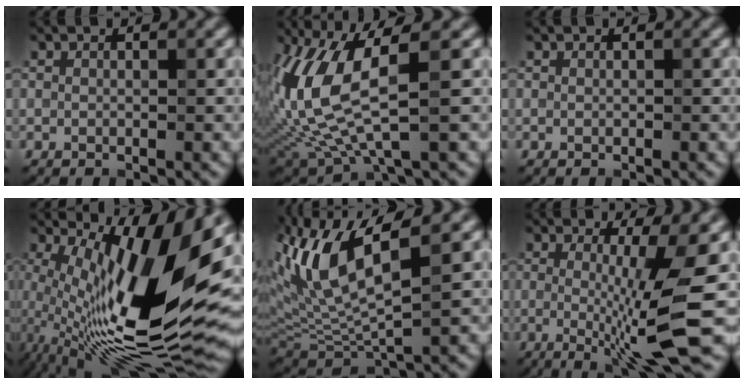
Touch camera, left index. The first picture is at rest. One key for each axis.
{"total": 8.9, "fx": 1.6, "fy": 2.9, "fz": 8.2, "tx": -0.194, "ty": -0.012, "tz": 0.038}
{"total": 0.0}
{"total": 15.6, "fx": 1.9, "fy": 5.0, "fz": 14.7, "tx": -0.248, "ty": -0.006, "tz": 0.032}
{"total": 9.9, "fx": 3.6, "fy": 3.4, "fz": 8.6, "tx": -0.183, "ty": 0.004, "tz": 0.068}
{"total": 8.1, "fx": -0.6, "fy": 1.2, "fz": 8.0, "tx": -0.123, "ty": -0.018, "tz": -0.006}